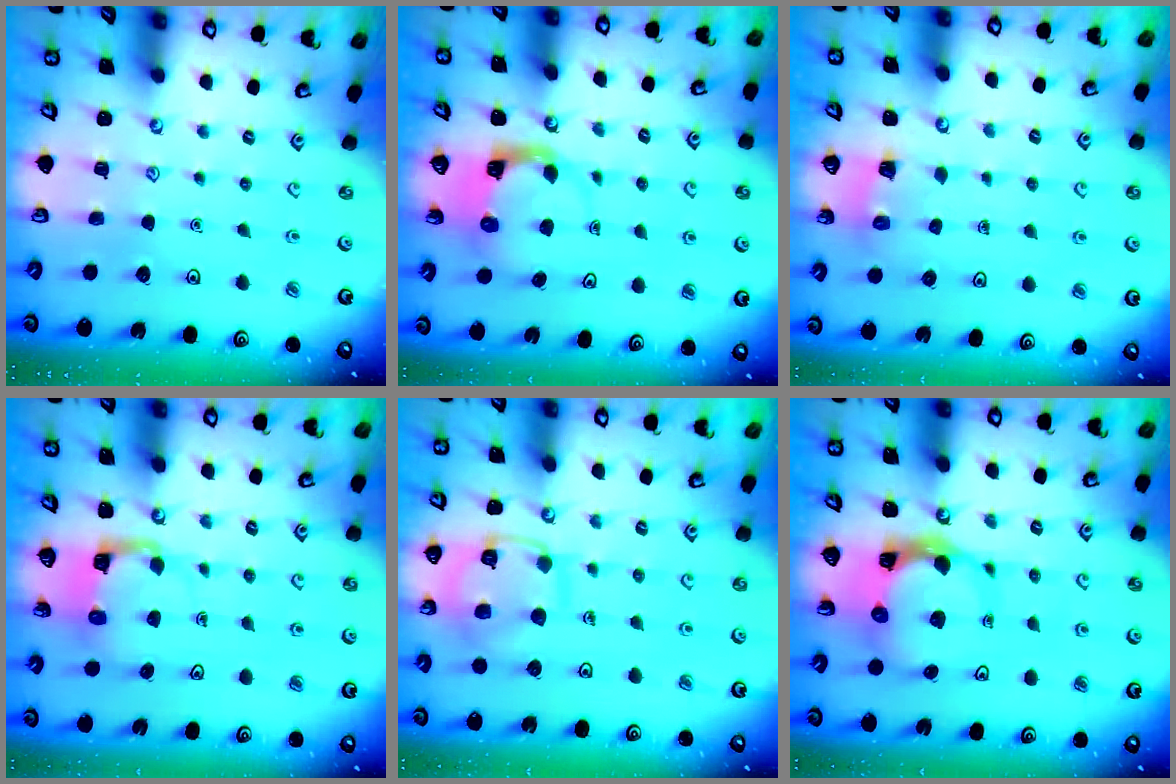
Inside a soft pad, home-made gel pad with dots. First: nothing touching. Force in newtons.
{"total": 3.9, "press": 3.9, "slide": 0.3}
{"total": 2.6, "press": 2.6, "slide": 0.3}
{"total": 4.8, "press": 4.8, "slide": 0.5}
{"total": 12.0, "press": 12.0, "slide": 0.6}
{"total": 7.4, "press": 7.3, "slide": 1.1}